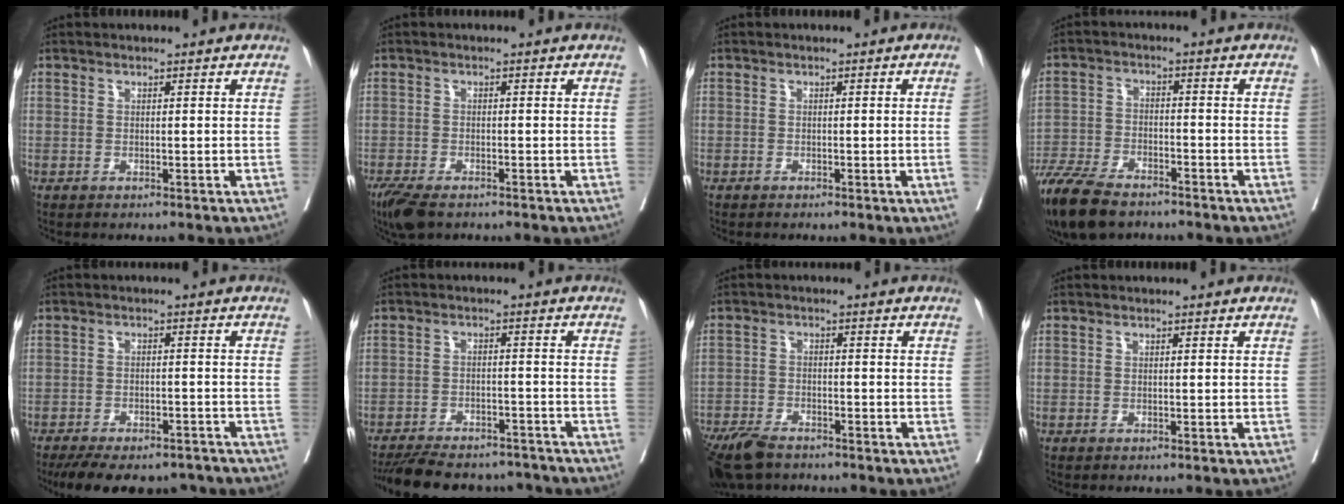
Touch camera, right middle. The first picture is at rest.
{"total": 5.4, "force": [-4.0, 1.8, 3.1], "torque": [-0.057, -0.012, -0.067]}
{"total": 1.2, "force": [-0.3, -0.4, 1.2], "torque": [-0.015, -0.001, -0.005]}
{"total": 12.6, "force": [-10.0, 4.2, 6.4], "torque": [-0.126, -0.025, -0.172]}
{"total": 14.4, "force": [-11.9, 5.6, 5.8], "torque": [-0.122, -0.003, -0.158]}
{"total": 15.3, "force": [-13.8, 4.4, 4.9], "torque": [-0.112, 0.000, -0.194]}
{"total": 9.5, "force": [-7.8, 2.9, 4.5], "torque": [-0.081, -0.018, -0.133]}
{"total": 0.0}